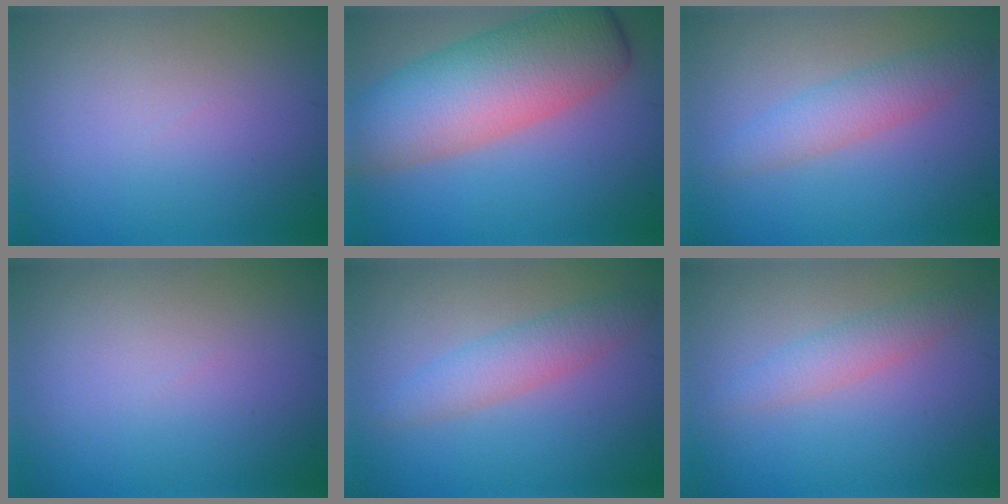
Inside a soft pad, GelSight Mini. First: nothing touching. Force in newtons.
{"total": 9.9, "press": 9.9, "slide": 0.5}
{"total": 2.9, "press": 2.9, "slide": 0.1}
{"total": 0.0}
{"total": 2.9, "press": 2.9, "slide": 0.1}
{"total": 2.1, "press": 2.1, "slide": 0.1}